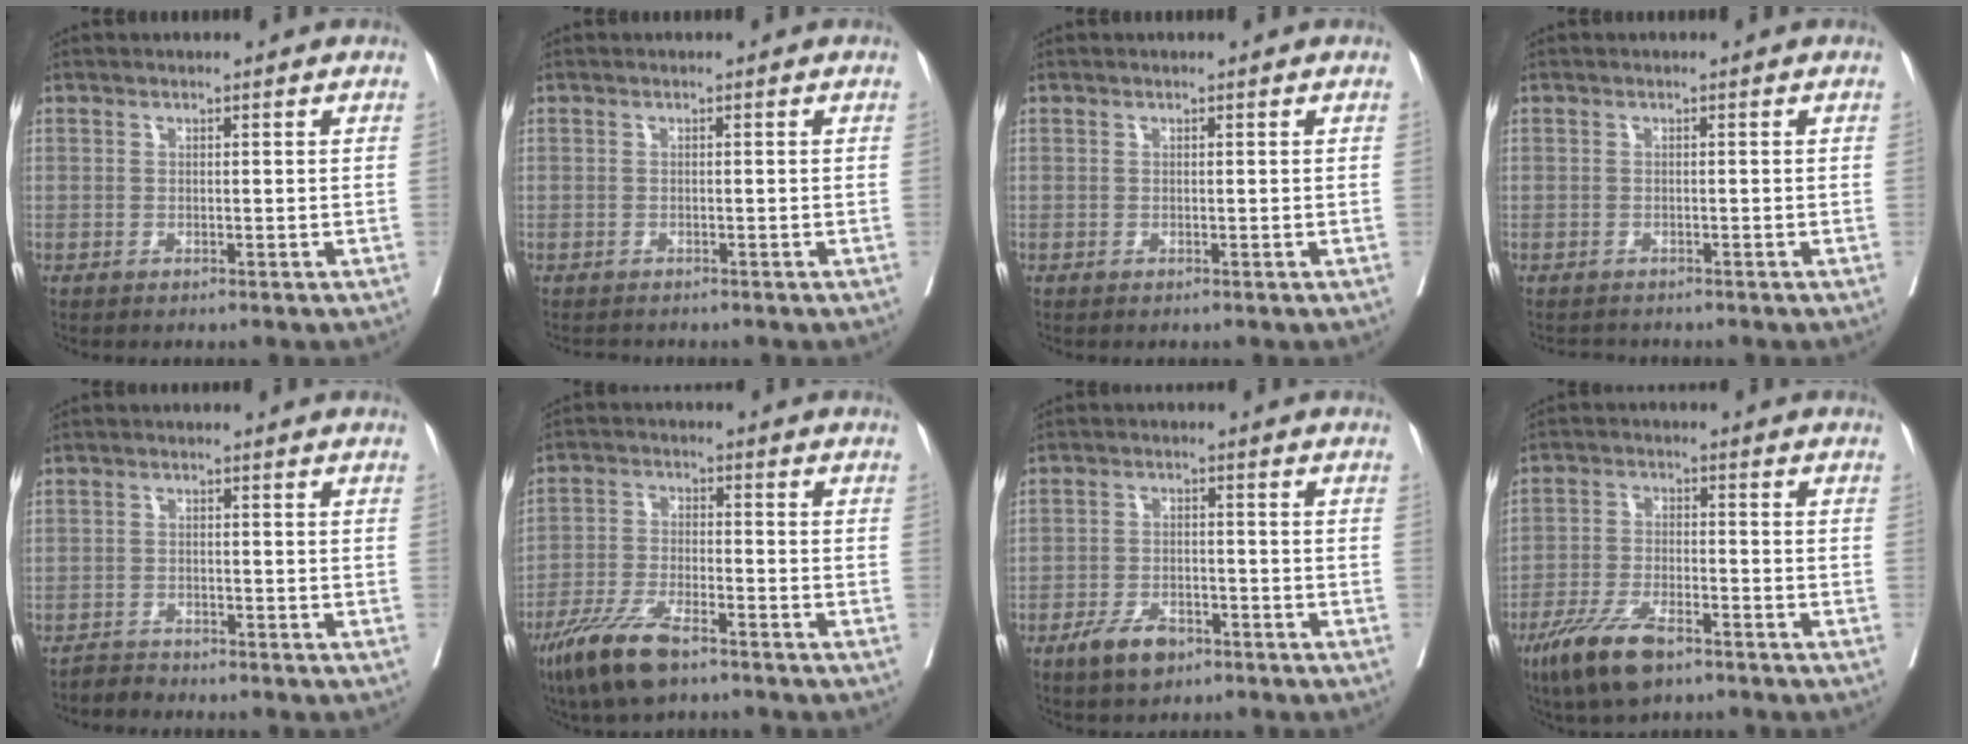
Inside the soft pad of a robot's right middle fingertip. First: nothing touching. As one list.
[{"total": 1.3, "force": [-1.3, 0.3, 0.2], "torque": [-0.007, -0.005, -0.020]}, {"total": 0.0}, {"total": 1.8, "force": [-1.7, 0.5, 0.1], "torque": [-0.002, -0.006, -0.027]}, {"total": 1.9, "force": [-1.8, 0.1, -0.5], "torque": [0.013, -0.007, -0.033]}, {"total": 9.4, "force": [-6.6, 2.3, 6.4], "torque": [-0.131, -0.018, -0.123]}, {"total": 5.3, "force": [-3.5, 2.6, 3.1], "torque": [-0.058, 0.002, -0.056]}, {"total": 8.9, "force": [-6.0, 2.6, 6.1], "torque": [-0.124, -0.013, -0.107]}]